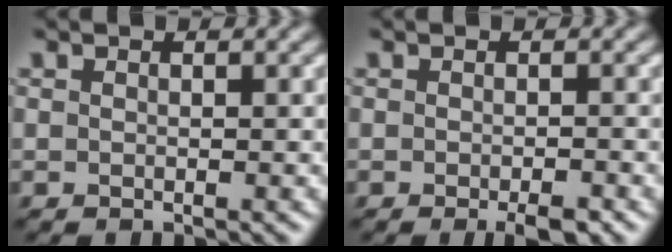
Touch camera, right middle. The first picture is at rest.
{"total": 2.2, "force": [-1.3, 0.5, 1.7], "torque": [-0.024, -0.003, -0.020]}